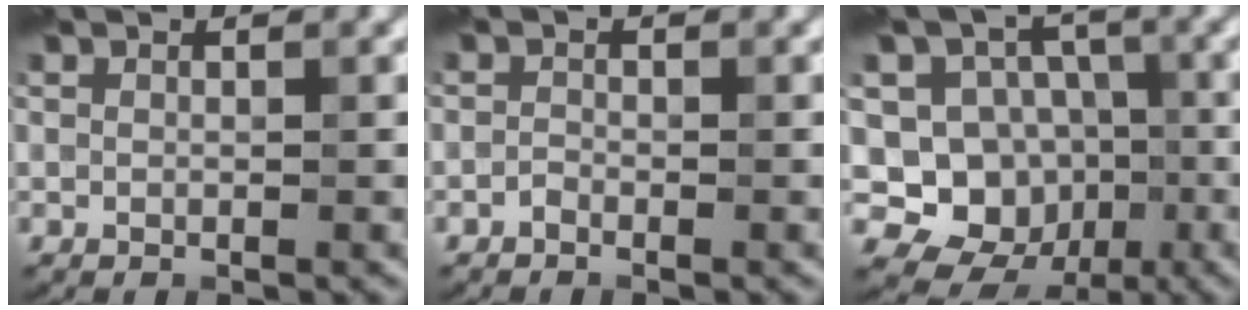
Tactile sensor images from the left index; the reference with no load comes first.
{"total": 0.7, "force": [-0.7, -0.1, -0.1], "torque": [-0.001, 0.003, -0.010]}
{"total": 10.3, "force": [-2.6, 9.3, 3.7], "torque": [-0.074, 0.033, -0.059]}